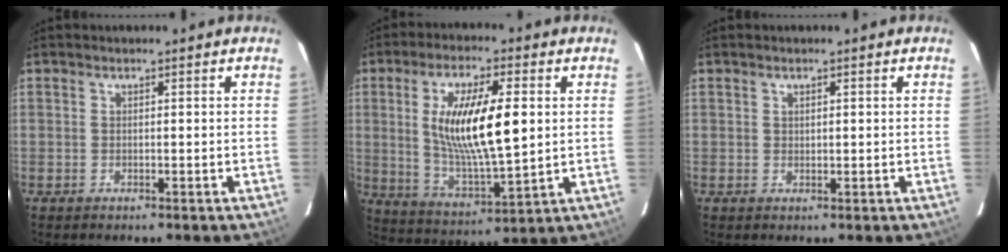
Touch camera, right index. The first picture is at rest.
{"total": 15.8, "force": [2.4, 4.7, 14.9], "torque": [-0.272, -0.006, 0.052]}
{"total": 0.7, "force": [0.4, 0.5, 0.3], "torque": [-0.005, 0.002, 0.009]}